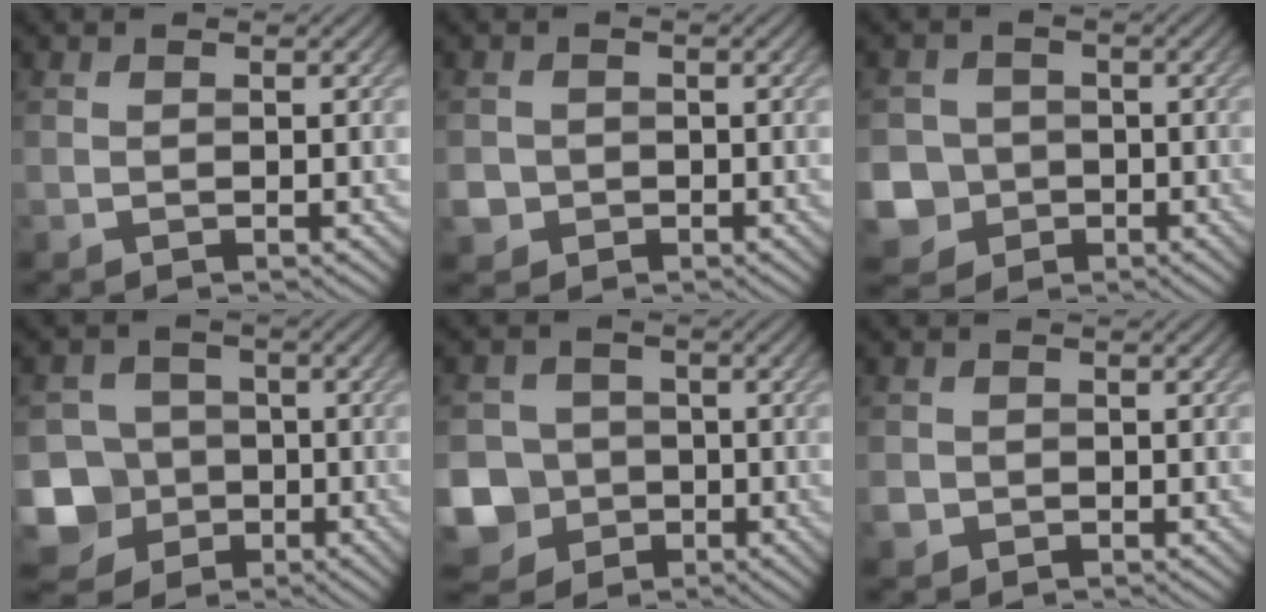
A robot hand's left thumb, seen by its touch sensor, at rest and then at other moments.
{"total": 3.0, "force": [-1.0, 2.7, 0.6], "torque": [-0.018, -0.009, -0.023]}
{"total": 8.2, "force": [-2.7, 7.5, 1.8], "torque": [-0.069, -0.027, -0.071]}
{"total": 10.9, "force": [-4.3, 9.6, 2.9], "torque": [-0.093, -0.034, -0.103]}
{"total": 10.6, "force": [-3.8, 9.5, 2.9], "torque": [-0.101, -0.038, -0.091]}
{"total": 1.5, "force": [-0.6, 1.3, 0.3], "torque": [-0.008, -0.007, -0.016]}